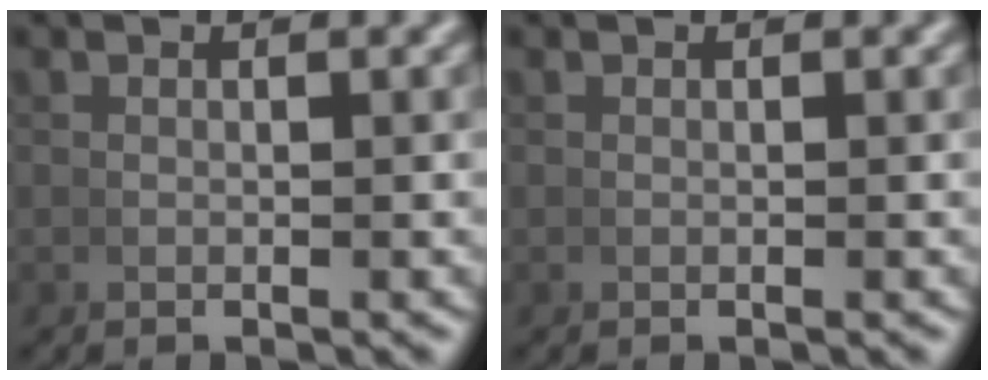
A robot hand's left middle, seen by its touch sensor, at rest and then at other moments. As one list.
[{"total": 0.0}]